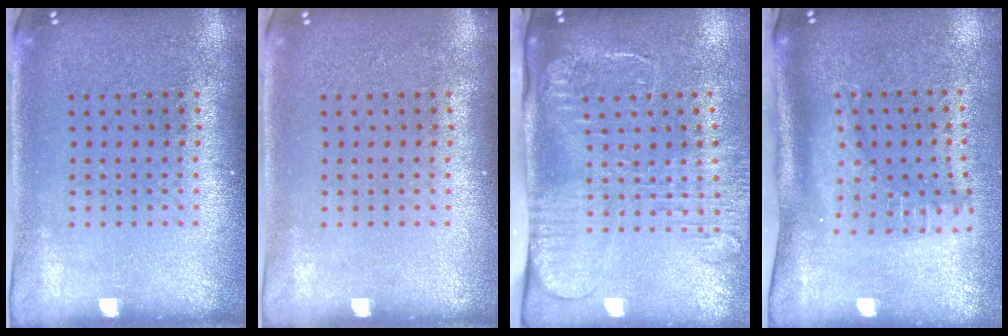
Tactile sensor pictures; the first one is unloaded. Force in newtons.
{"total": 0.0}
{"total": 2.6, "press": 2.1, "slide": 1.7}
{"total": 2.2, "press": 1.7, "slide": 1.5}